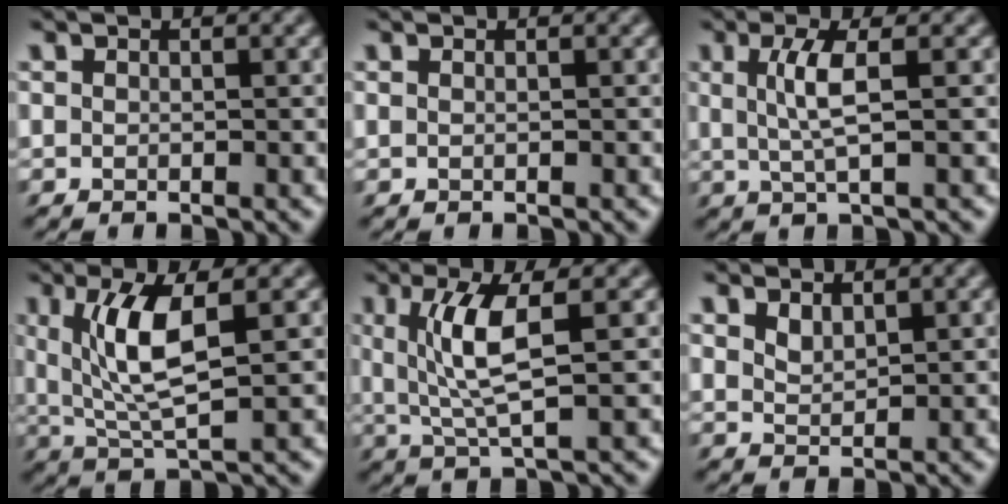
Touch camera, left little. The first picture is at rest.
{"total": 0.0}
{"total": 2.6, "force": [0.3, -0.7, 2.4], "torque": [-0.057, 0.001, 0.004]}
{"total": 5.1, "force": [1.2, 0.2, 5.0], "torque": [-0.100, -0.003, 0.023]}
{"total": 4.3, "force": [0.8, -0.4, 4.2], "torque": [-0.086, -0.001, 0.016]}
{"total": 1.2, "force": [0.9, 0.3, 0.8], "torque": [-0.025, -0.006, 0.009]}